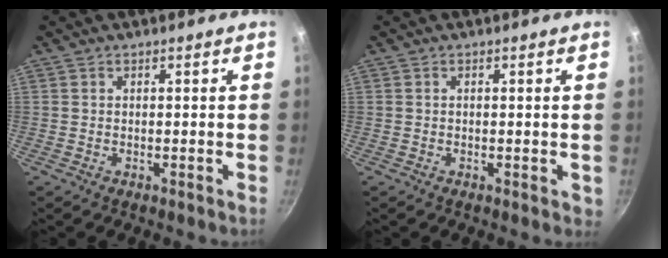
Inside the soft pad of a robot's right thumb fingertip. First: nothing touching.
{"total": 1.1, "force": [0.0, 0.7, 0.9], "torque": [-0.006, 0.001, 0.001]}